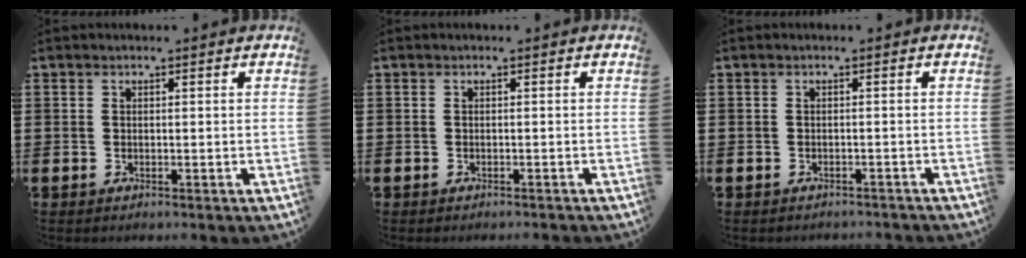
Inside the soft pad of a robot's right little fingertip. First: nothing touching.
{"total": 0.0}
{"total": 0.7, "force": [-0.7, 0.0, 0.0], "torque": [0.000, -0.001, -0.014]}